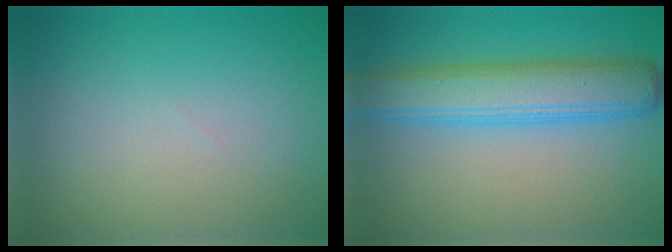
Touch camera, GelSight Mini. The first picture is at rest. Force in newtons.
{"total": 5.5, "press": 5.5, "slide": 0.3}